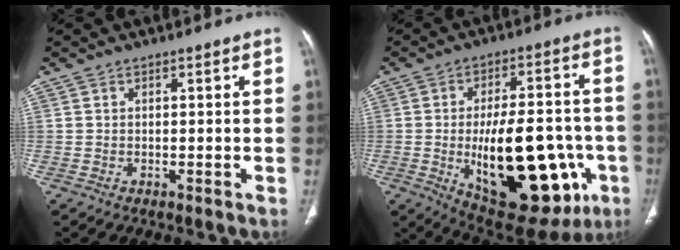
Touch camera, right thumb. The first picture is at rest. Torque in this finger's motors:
{"motor_torque": [2.56, 2.45, 2.26, -0.51, 0.56]}